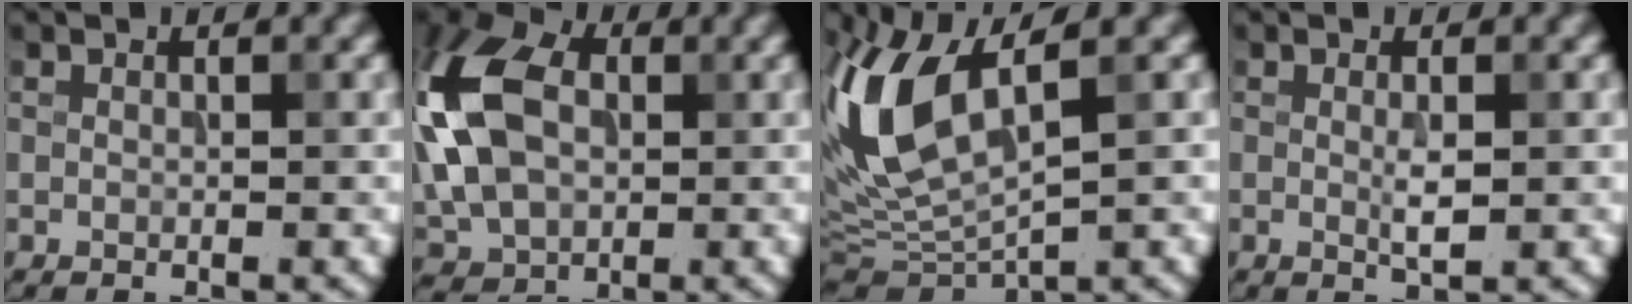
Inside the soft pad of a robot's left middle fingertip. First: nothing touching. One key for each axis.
{"total": 13.1, "fx": 1.3, "fy": 8.7, "fz": 9.7, "tx": -0.216, "ty": 0.011, "tz": 0.012}
{"total": 10.9, "fx": 3.1, "fy": 4.5, "fz": 9.5, "tx": -0.228, "ty": 0.003, "tz": 0.062}
{"total": 1.6, "fx": 0.1, "fy": 0.3, "fz": 1.6, "tx": -0.027, "ty": -0.002, "tz": 0.001}